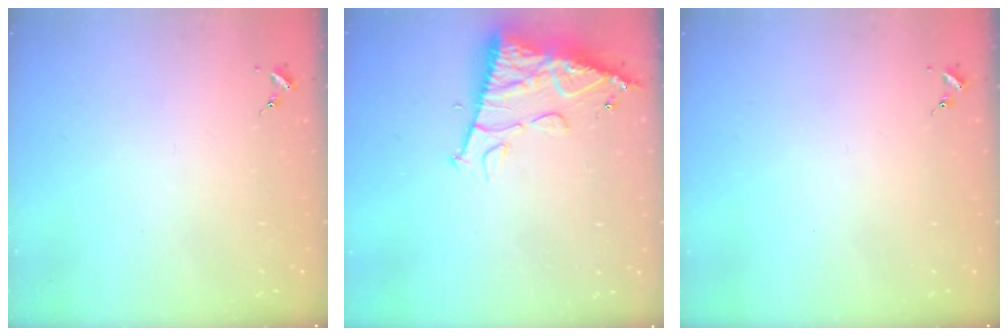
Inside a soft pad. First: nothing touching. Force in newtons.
{"total": 11.8, "press": 11.7, "slide": 1.2}
{"total": 0.0}